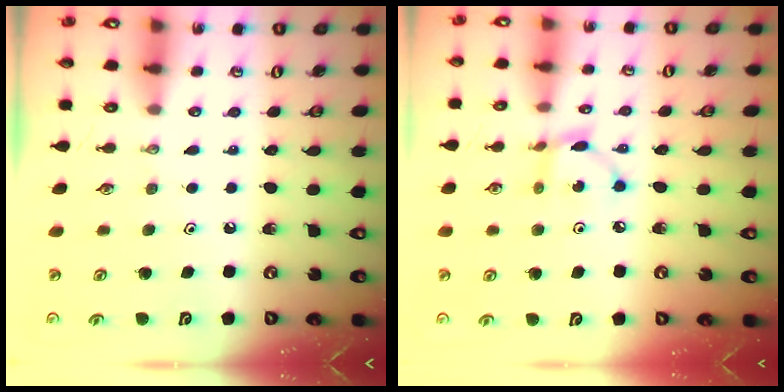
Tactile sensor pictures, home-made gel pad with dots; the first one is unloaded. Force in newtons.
{"total": 4.1, "press": 4.1, "slide": 0.1}